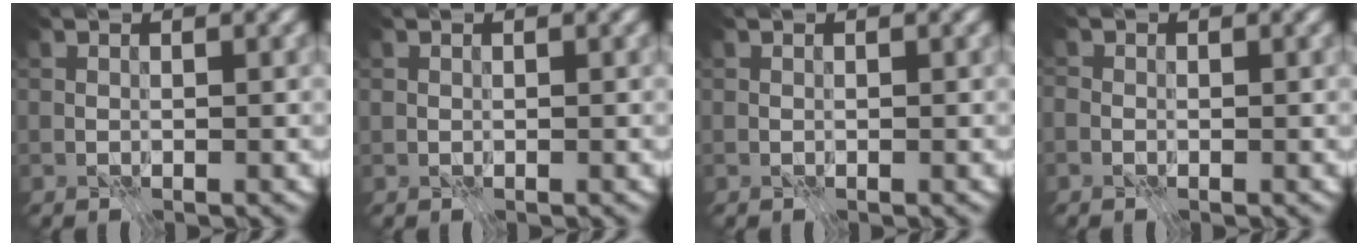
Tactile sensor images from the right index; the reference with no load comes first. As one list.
[{"total": 0.0}, {"total": 0.0}, {"total": 1.0, "force": [-0.5, 0.8, 0.4], "torque": [-0.006, -0.001, -0.013]}]